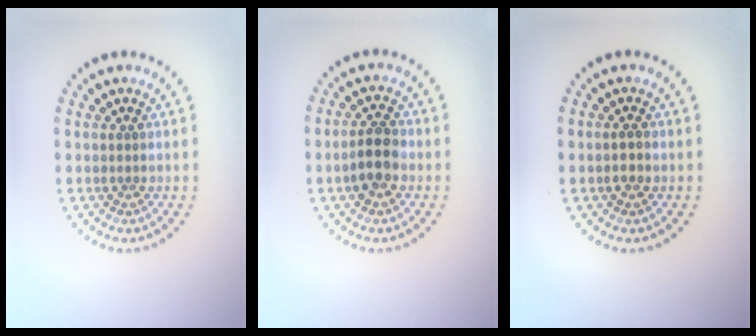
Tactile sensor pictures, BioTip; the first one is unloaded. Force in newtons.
{"total": 2.9, "press": 2.8, "slide": 0.7}
{"total": 1.1, "press": 1.0, "slide": 0.2}